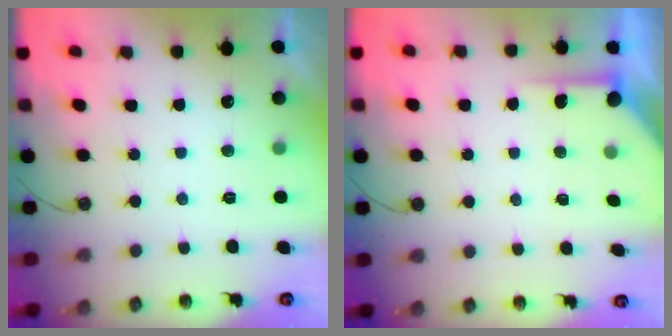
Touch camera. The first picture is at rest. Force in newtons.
{"total": 4.1, "press": 4.0, "slide": 0.5}